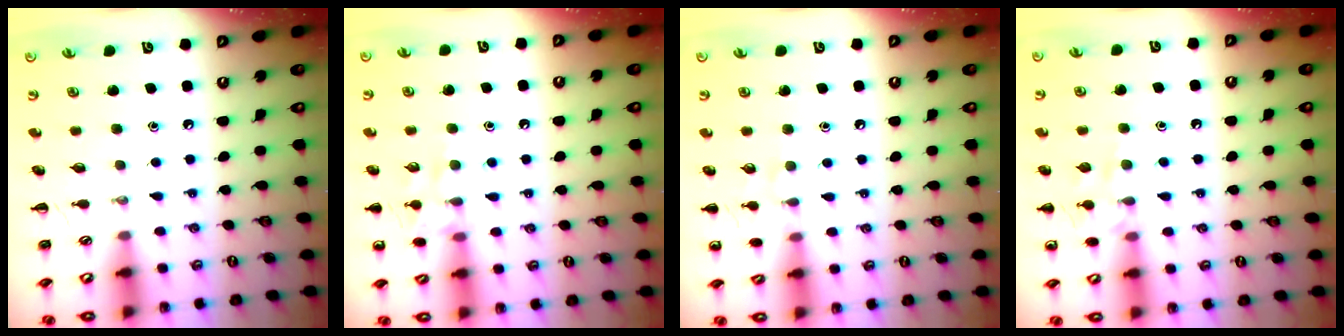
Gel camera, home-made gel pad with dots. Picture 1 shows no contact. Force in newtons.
{"total": 8.9, "press": 8.8, "slide": 1.2}
{"total": 6.6, "press": 6.4, "slide": 1.6}
{"total": 9.4, "press": 9.4, "slide": 1.1}